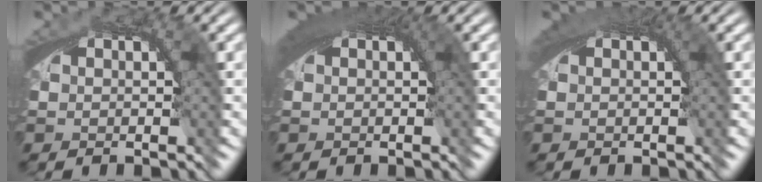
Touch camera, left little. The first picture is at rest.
{"total": 3.3, "force": [0.8, 1.8, 2.7], "torque": [-0.043, -0.007, 0.015]}
{"total": 1.9, "force": [0.5, 1.1, 1.4], "torque": [-0.024, -0.004, 0.009]}